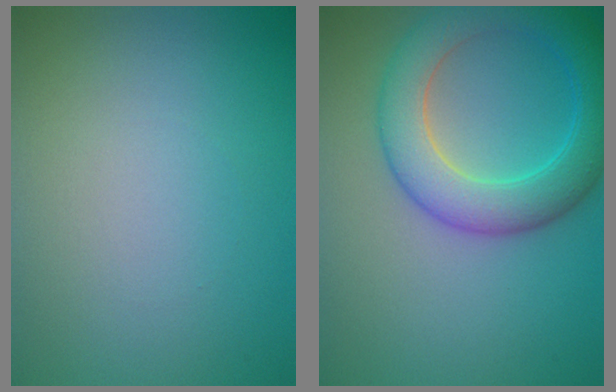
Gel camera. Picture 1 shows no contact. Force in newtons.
{"total": 6.7, "press": 6.6, "slide": 0.3}